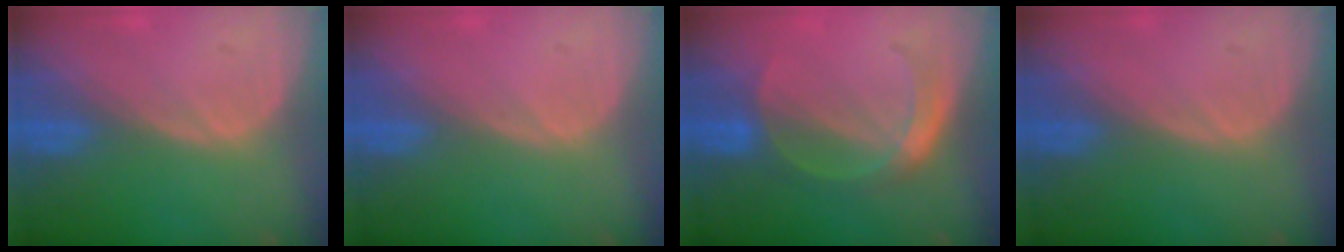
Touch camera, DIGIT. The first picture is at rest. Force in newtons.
{"total": 0.0}
{"total": 5.0, "press": 4.7, "slide": 1.8}
{"total": 0.0}